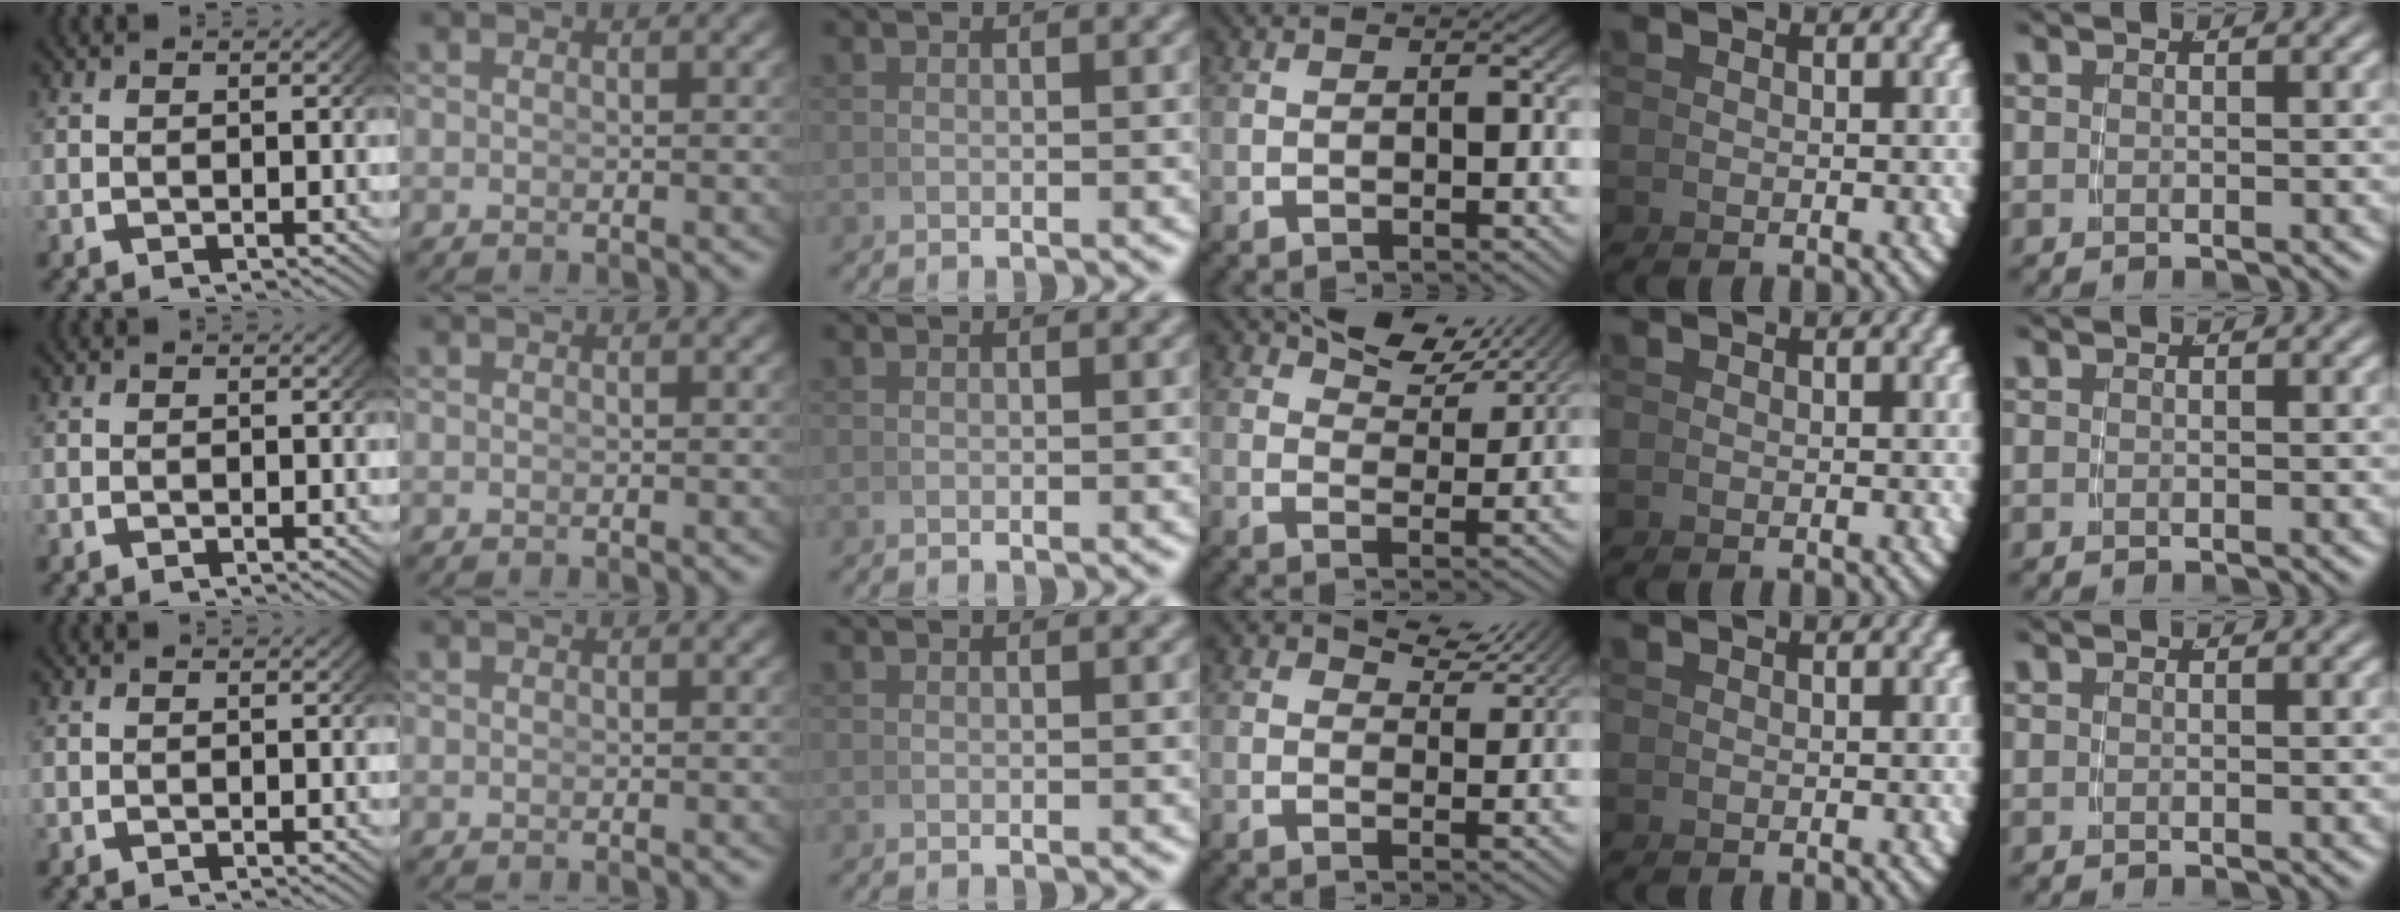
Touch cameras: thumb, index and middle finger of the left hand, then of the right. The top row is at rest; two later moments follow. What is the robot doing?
{"motion": "grasp_and_lifting", "object": "pen"}